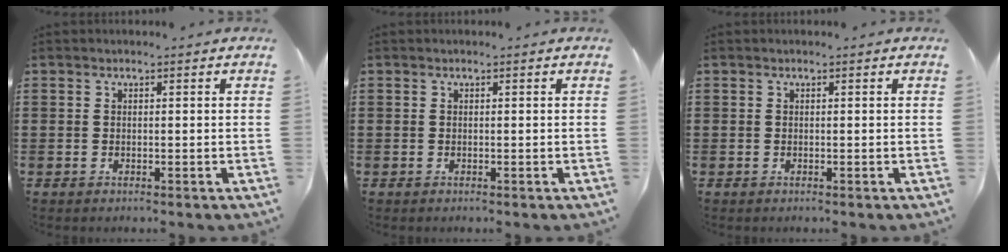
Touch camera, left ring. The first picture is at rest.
{"total": 0.0}
{"total": 0.0}